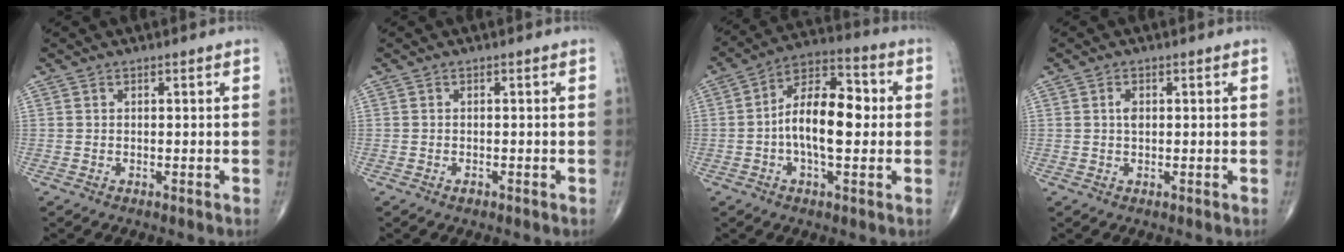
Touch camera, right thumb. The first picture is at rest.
{"total": 0.7, "force": [-0.4, 0.4, 0.4], "torque": [-0.003, 0.002, -0.007]}
{"total": 13.8, "force": [-0.4, 6.7, 12.0], "torque": [-0.193, 0.032, -0.016]}
{"total": 1.7, "force": [0.3, 1.0, 1.3], "torque": [-0.022, 0.001, 0.004]}